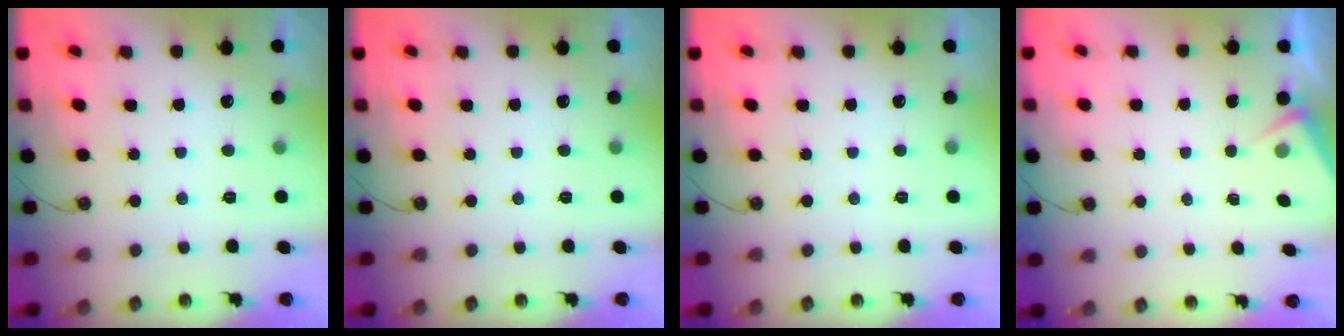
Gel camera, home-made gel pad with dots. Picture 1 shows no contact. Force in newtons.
{"total": 0.0}
{"total": 0.0}
{"total": 2.5, "press": 2.5, "slide": 0.4}